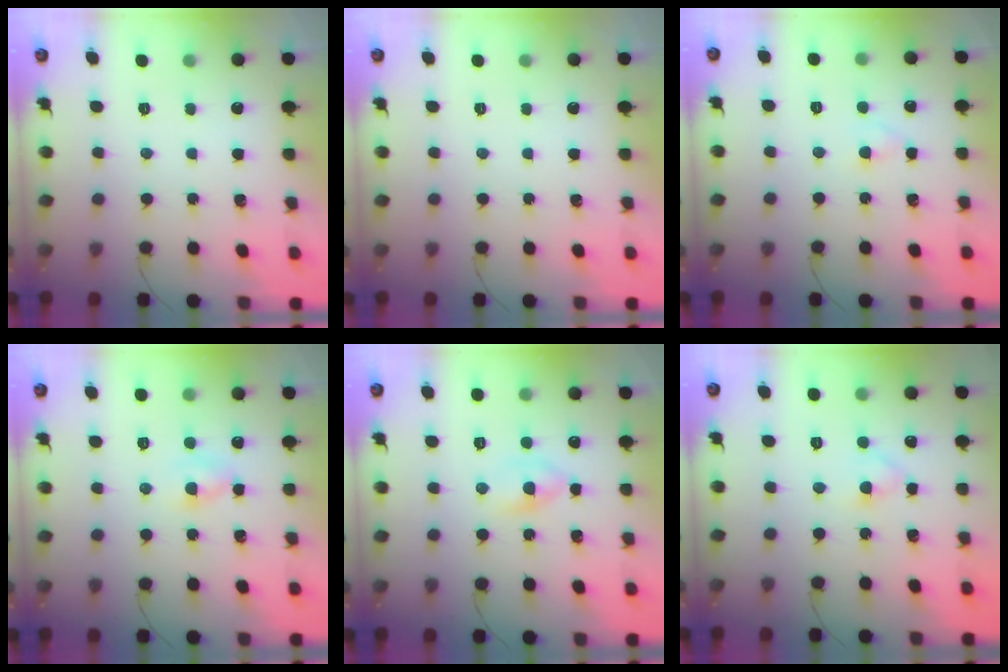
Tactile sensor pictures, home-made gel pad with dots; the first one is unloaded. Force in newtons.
{"total": 0.0}
{"total": 2.2, "press": 2.0, "slide": 0.9}
{"total": 2.3, "press": 2.1, "slide": 1.0}
{"total": 2.6, "press": 2.3, "slide": 1.1}
{"total": 2.5, "press": 2.2, "slide": 1.1}